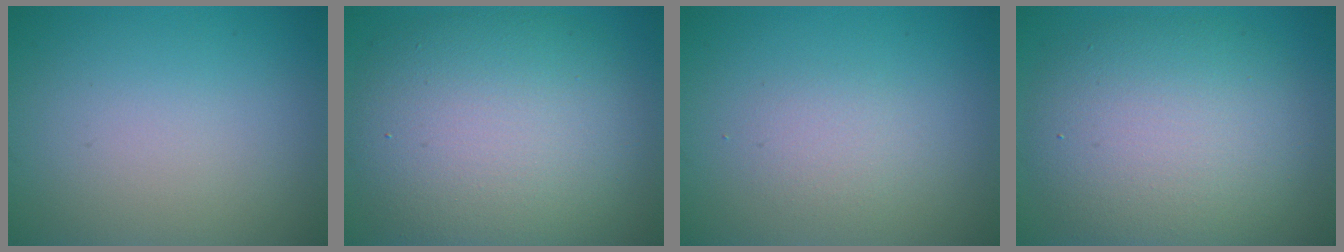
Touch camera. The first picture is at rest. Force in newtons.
{"total": 10.7, "press": 10.7, "slide": 0.8}
{"total": 1.5, "press": 1.5, "slide": 0.0}
{"total": 8.7, "press": 8.6, "slide": 0.5}